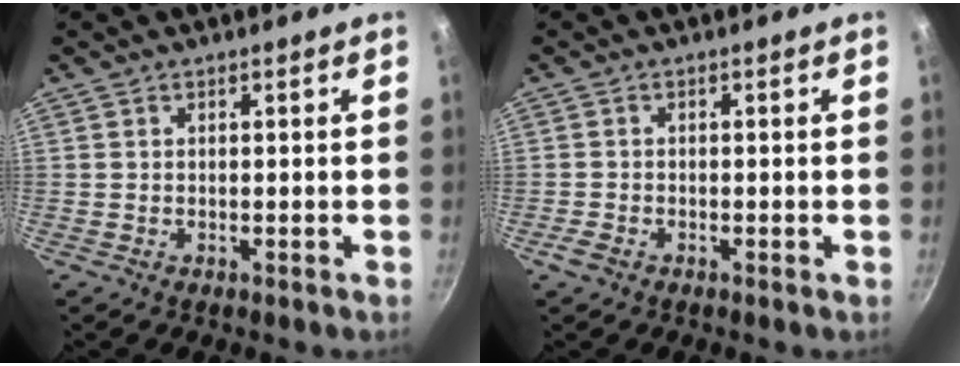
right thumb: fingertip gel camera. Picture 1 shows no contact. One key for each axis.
{"total": 1.9, "fx": -1.2, "fy": 1.1, "fz": 1.0, "tx": -0.024, "ty": 0.004, "tz": -0.025}